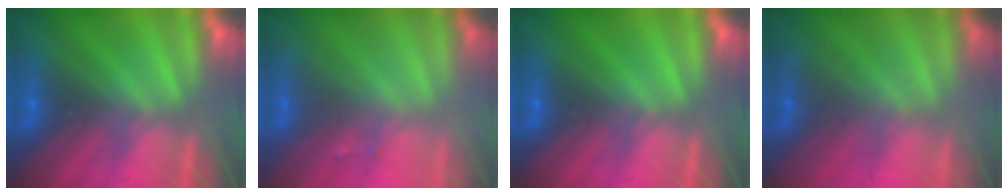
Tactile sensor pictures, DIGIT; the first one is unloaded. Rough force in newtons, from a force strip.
{"total": 1.5}
{"total": 0.0}
{"total": 1.5}